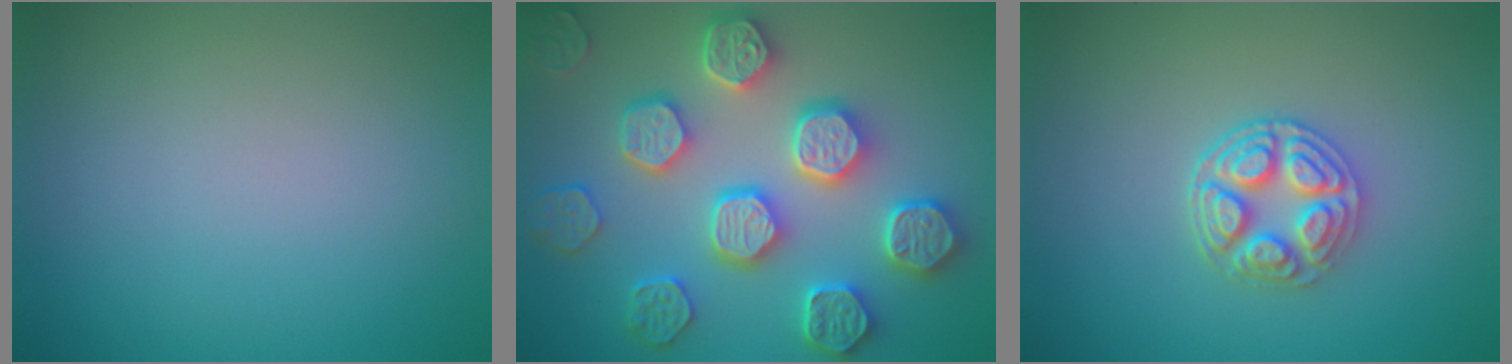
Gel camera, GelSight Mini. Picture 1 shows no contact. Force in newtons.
{"total": 7.2, "press": 6.5, "slide": 3.1}
{"total": 3.7, "press": 3.3, "slide": 1.8}